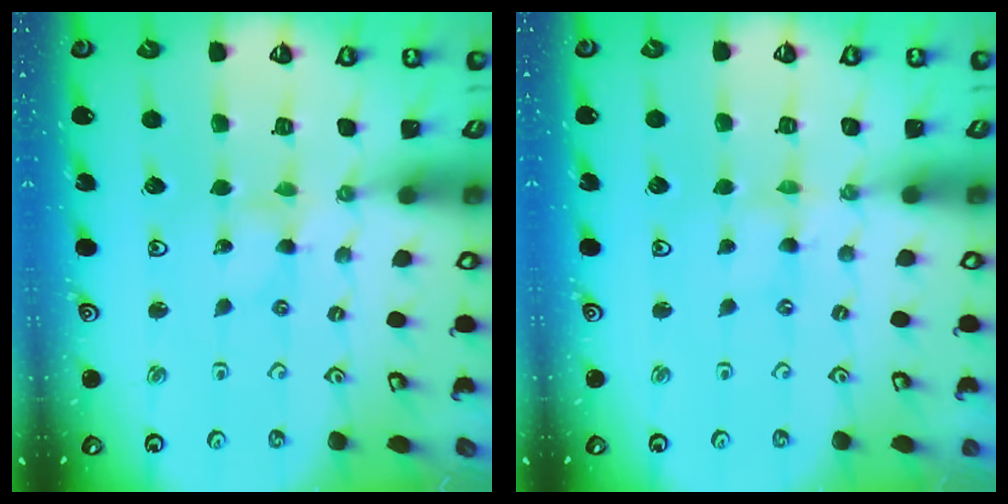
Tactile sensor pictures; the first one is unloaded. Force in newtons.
{"total": 0.0}